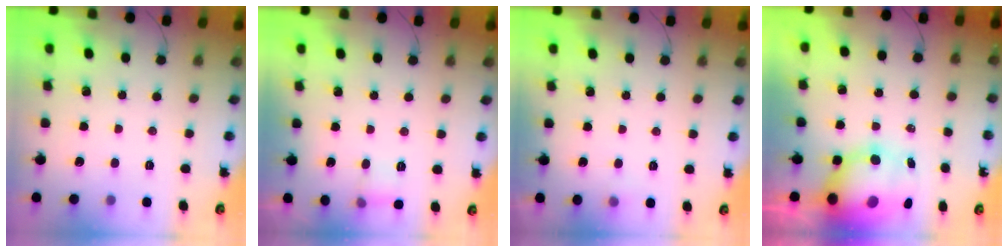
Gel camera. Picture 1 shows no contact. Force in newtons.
{"total": 6.7, "press": 6.5, "slide": 1.5}
{"total": 3.2, "press": 2.6, "slide": 1.8}
{"total": 13.3, "press": 12.9, "slide": 3.4}